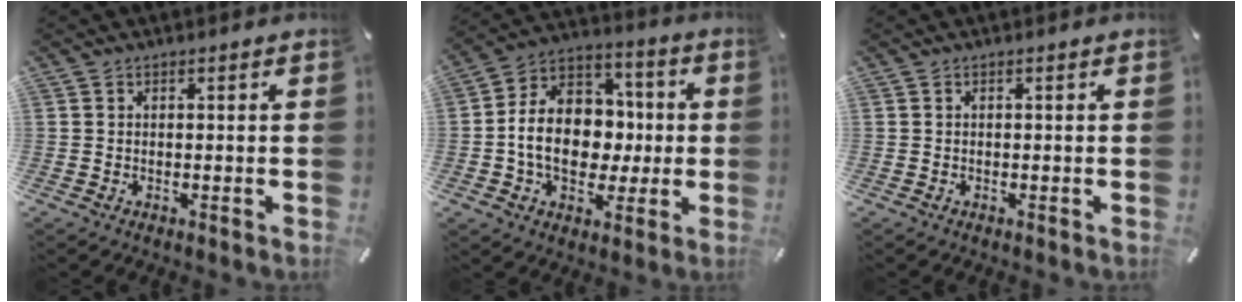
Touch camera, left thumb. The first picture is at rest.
{"total": 15.3, "force": [-2.0, 12.3, 8.8], "torque": [-0.162, 0.016, -0.029]}
{"total": 0.0}